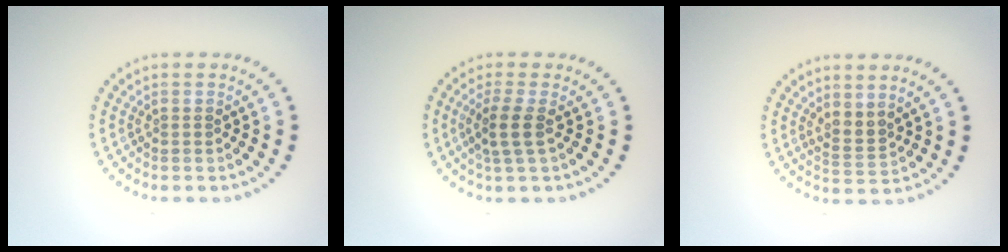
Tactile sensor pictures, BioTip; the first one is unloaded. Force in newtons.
{"total": 2.2, "press": 1.9, "slide": 1.2}
{"total": 2.0, "press": 1.4, "slide": 1.4}